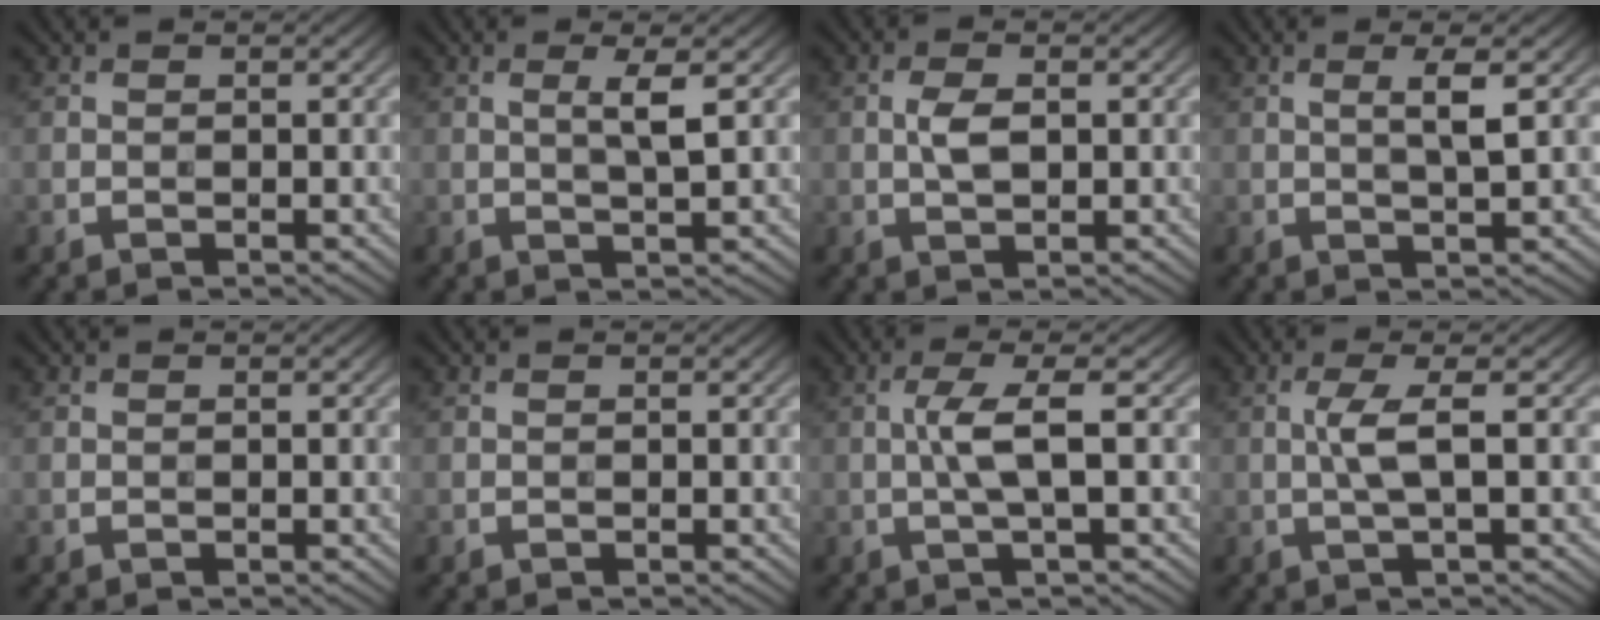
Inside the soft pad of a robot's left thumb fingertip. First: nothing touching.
{"total": 2.8, "force": [0.7, 0.2, 2.7], "torque": [-0.053, 0.002, 0.013]}
{"total": 3.1, "force": [0.1, 1.4, 2.7], "torque": [-0.060, 0.001, 0.002]}
{"total": 2.8, "force": [0.8, 0.1, 2.7], "torque": [-0.052, 0.003, 0.014]}
{"total": 0.0}
{"total": 0.0}
{"total": 4.3, "force": [0.0, 0.6, 4.2], "torque": [-0.086, 0.009, -0.005]}
{"total": 3.5, "force": [0.2, 0.4, 3.5], "torque": [-0.073, 0.008, 0.000]}